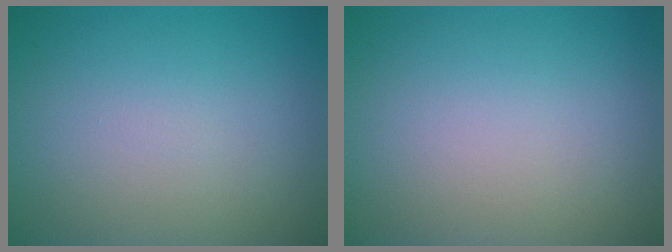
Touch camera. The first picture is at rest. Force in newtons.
{"total": 0.0}